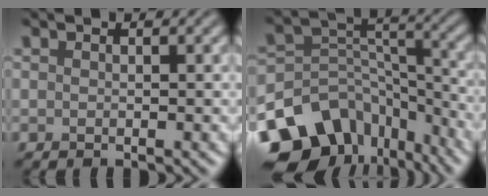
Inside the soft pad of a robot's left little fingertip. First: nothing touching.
{"total": 12.8, "force": [-8.4, 8.6, 4.5], "torque": [-0.093, 0.009, -0.131]}